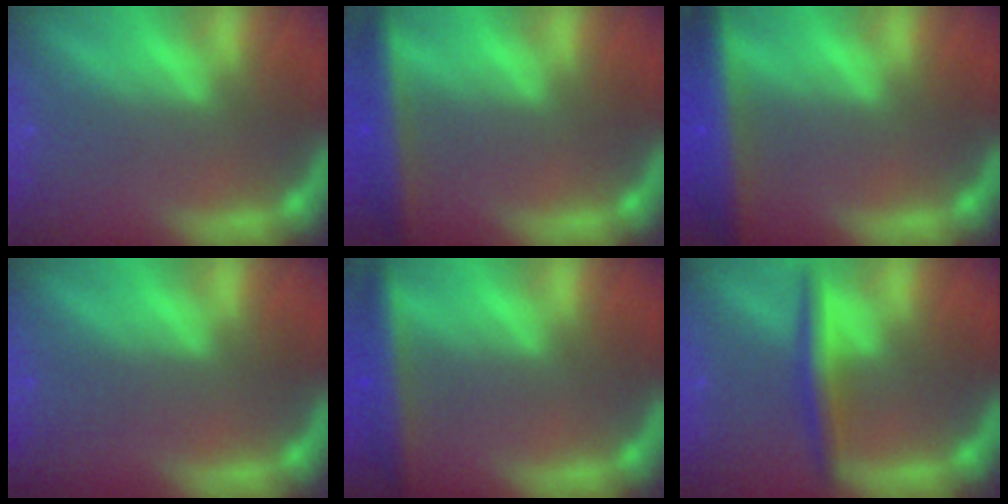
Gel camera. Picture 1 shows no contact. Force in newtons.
{"total": 5.0}
{"total": 6.4}
{"total": 0.0}
{"total": 4.5}
{"total": 3.5}